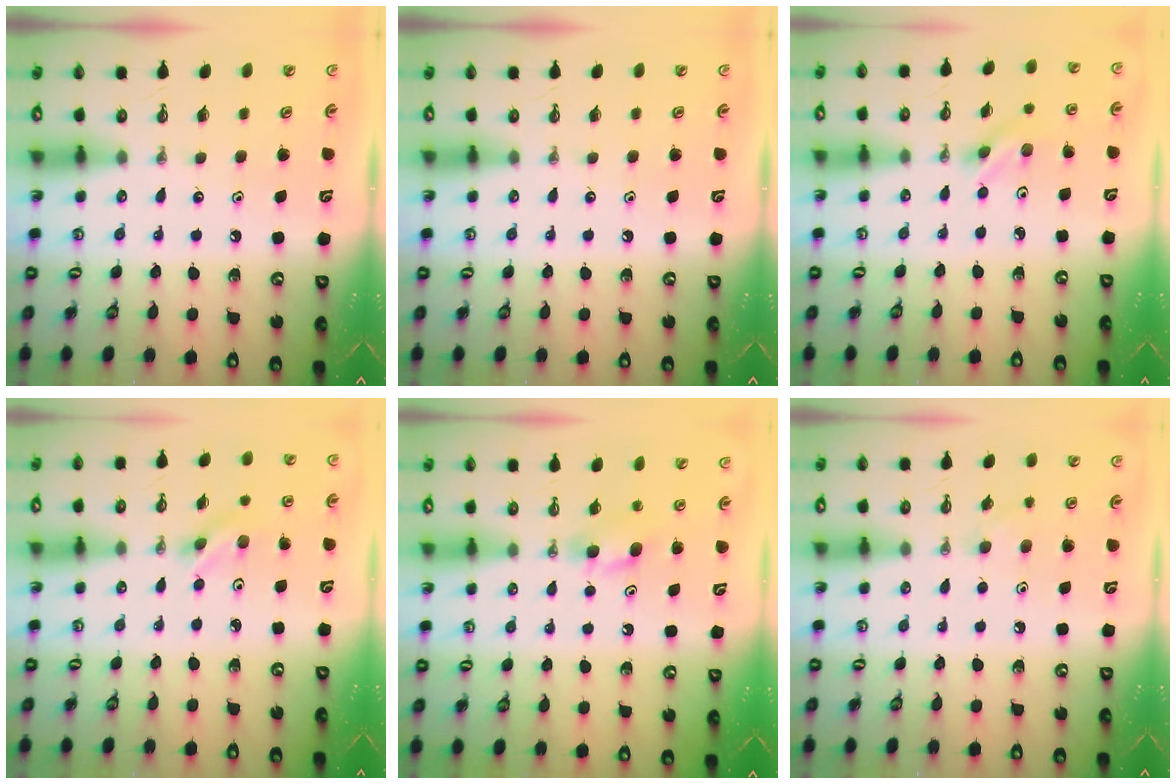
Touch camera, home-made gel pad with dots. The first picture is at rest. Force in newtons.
{"total": 0.0}
{"total": 2.2, "press": 2.1, "slide": 0.7}
{"total": 2.6, "press": 2.4, "slide": 0.8}
{"total": 3.9, "press": 3.8, "slide": 0.6}
{"total": 6.4, "press": 5.7, "slide": 2.9}